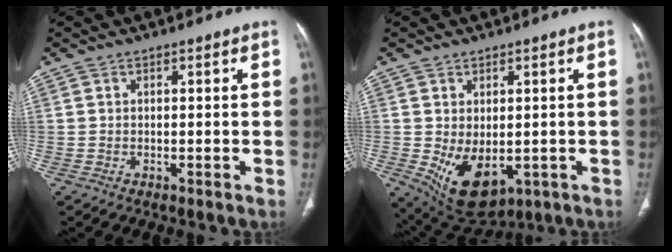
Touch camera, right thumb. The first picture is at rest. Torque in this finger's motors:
{"motor_torque": [-0.46, 0.89, -0.23, 0.05, 0.25]}